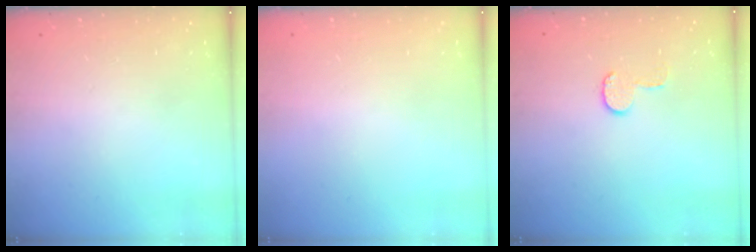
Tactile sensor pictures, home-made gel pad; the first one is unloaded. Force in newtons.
{"total": 0.6, "press": 0.5, "slide": 0.2}
{"total": 5.9, "press": 5.9, "slide": 0.4}